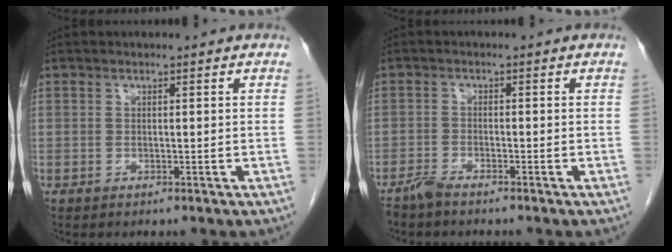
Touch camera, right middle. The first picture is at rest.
{"total": 2.0, "force": [-1.9, 0.0, 0.7], "torque": [-0.020, -0.005, -0.039]}